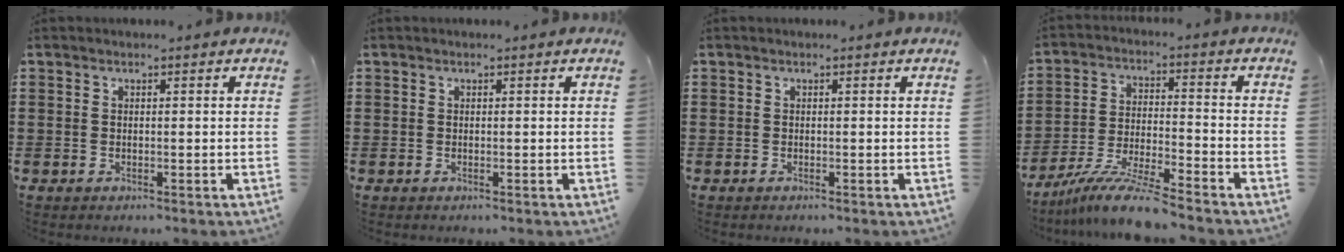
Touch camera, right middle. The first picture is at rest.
{"total": 0.0}
{"total": 0.0}
{"total": 8.9, "force": [-7.9, 0.1, 4.2], "torque": [-0.083, -0.002, -0.152]}